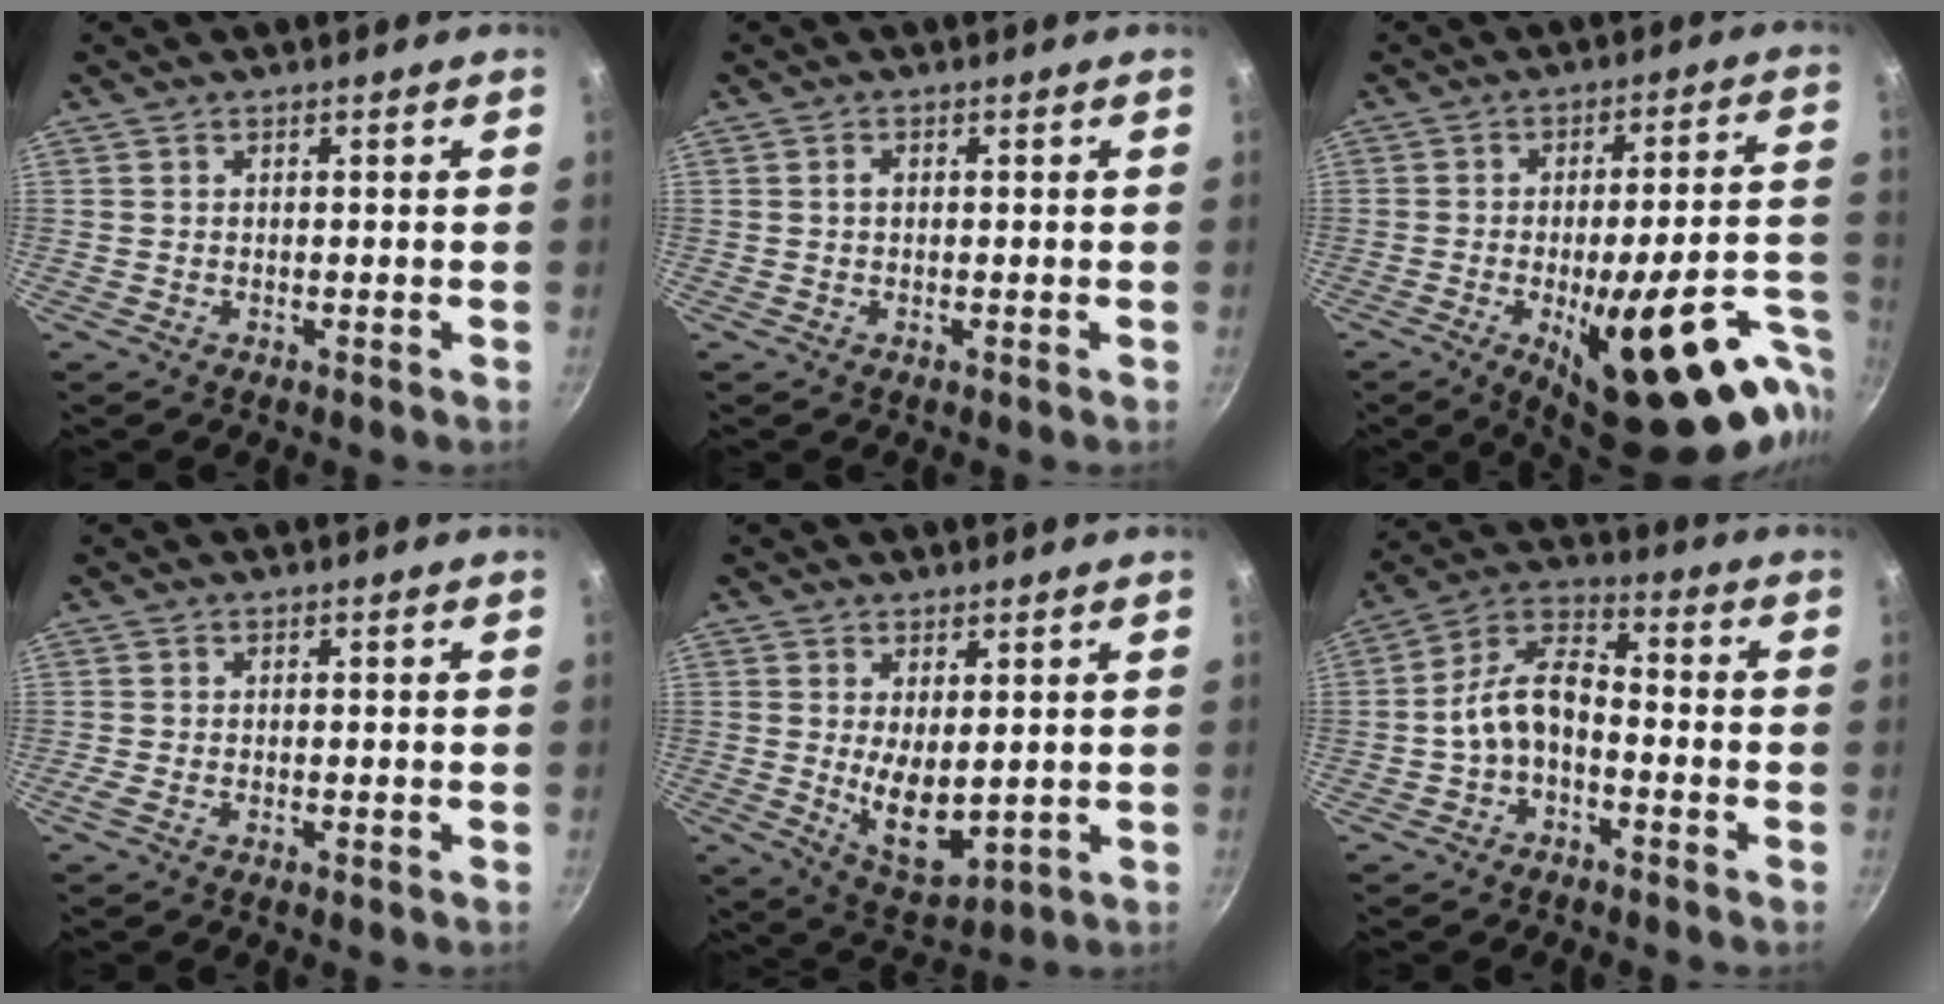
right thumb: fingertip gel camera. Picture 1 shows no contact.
{"total": 1.1, "force": [0.1, 0.8, 0.8], "torque": [-0.013, 0.005, 0.001]}
{"total": 25.2, "force": [-9.9, 8.1, 21.7], "torque": [-0.243, 0.023, -0.126]}
{"total": 1.0, "force": [-0.5, 0.3, 0.9], "torque": [-0.028, 0.003, -0.014]}
{"total": 8.9, "force": [0.7, 4.4, 7.7], "torque": [-0.114, -0.026, 0.031]}
{"total": 9.4, "force": [-2.8, 5.5, 7.1], "torque": [-0.123, 0.050, -0.062]}